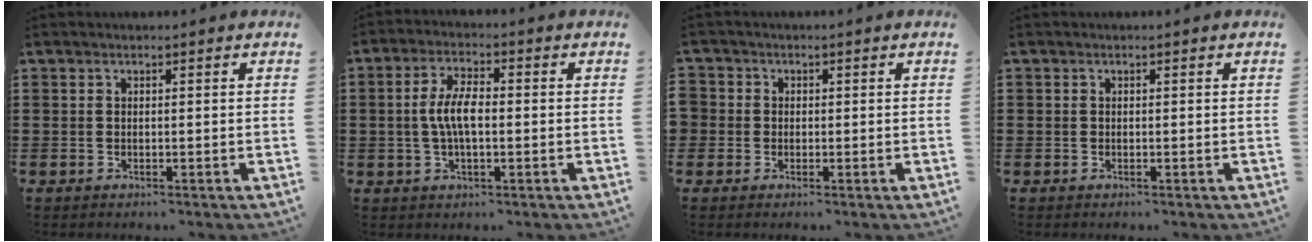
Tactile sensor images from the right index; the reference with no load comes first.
{"total": 6.2, "force": [-0.3, 2.5, 5.6], "torque": [-0.123, 0.000, -0.011]}
{"total": 1.6, "force": [-0.1, 1.6, 0.0], "torque": [-0.008, 0.008, -0.005]}
{"total": 1.0, "force": [-0.6, 0.6, 0.5], "torque": [-0.013, -0.002, -0.012]}